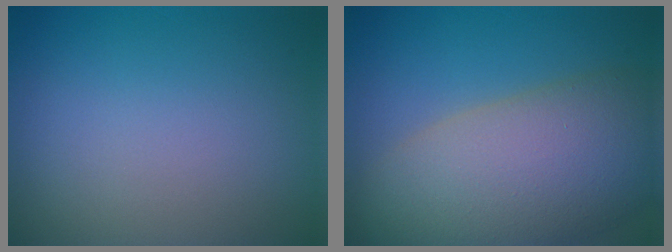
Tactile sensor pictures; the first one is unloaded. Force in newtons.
{"total": 11.8, "press": 11.8, "slide": 0.9}